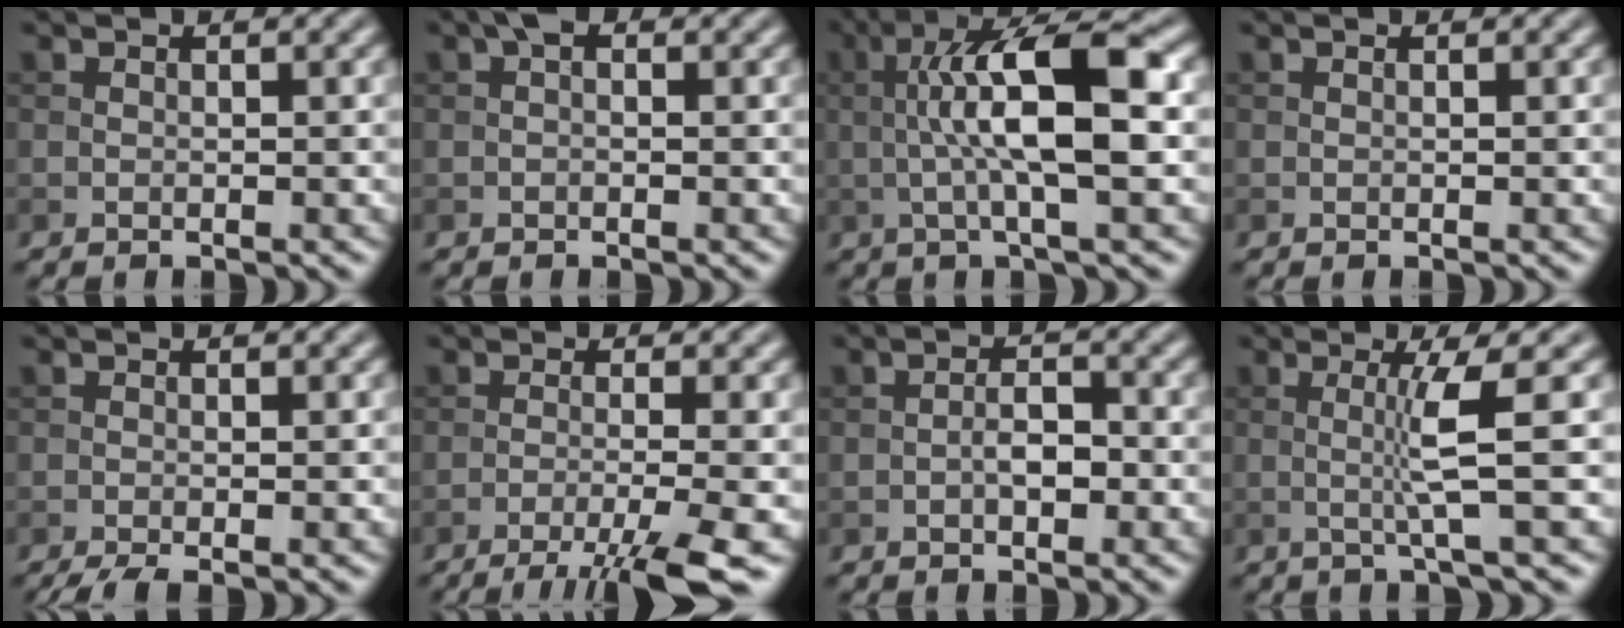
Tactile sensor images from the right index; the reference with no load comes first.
{"total": 1.1, "force": [0.2, 0.6, 0.9], "torque": [-0.013, 0.006, -0.002]}
{"total": 9.2, "force": [0.5, 2.3, 8.9], "torque": [-0.148, 0.012, 0.006]}
{"total": 0.0}
{"total": 2.2, "force": [-1.5, 0.4, 1.5], "torque": [-0.027, -0.006, -0.032]}
{"total": 6.2, "force": [-3.5, 0.8, 5.0], "torque": [-0.069, -0.001, -0.069]}
{"total": 2.2, "force": [-0.7, 1.0, 1.9], "torque": [-0.033, 0.004, -0.016]}
{"total": 3.6, "force": [0.2, 0.1, 3.6], "torque": [-0.071, -0.002, 0.002]}